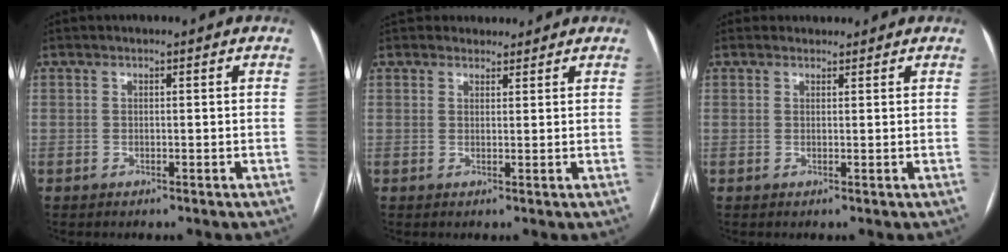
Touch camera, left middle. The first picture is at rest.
{"total": 3.5, "force": [3.2, 1.5, 0.0], "torque": [0.008, 0.018, 0.044]}
{"total": 1.3, "force": [1.2, 0.6, -0.2], "torque": [0.002, 0.012, 0.017]}